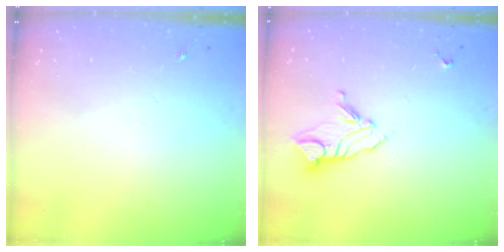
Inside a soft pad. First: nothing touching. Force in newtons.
{"total": 9.9, "press": 9.8, "slide": 0.8}